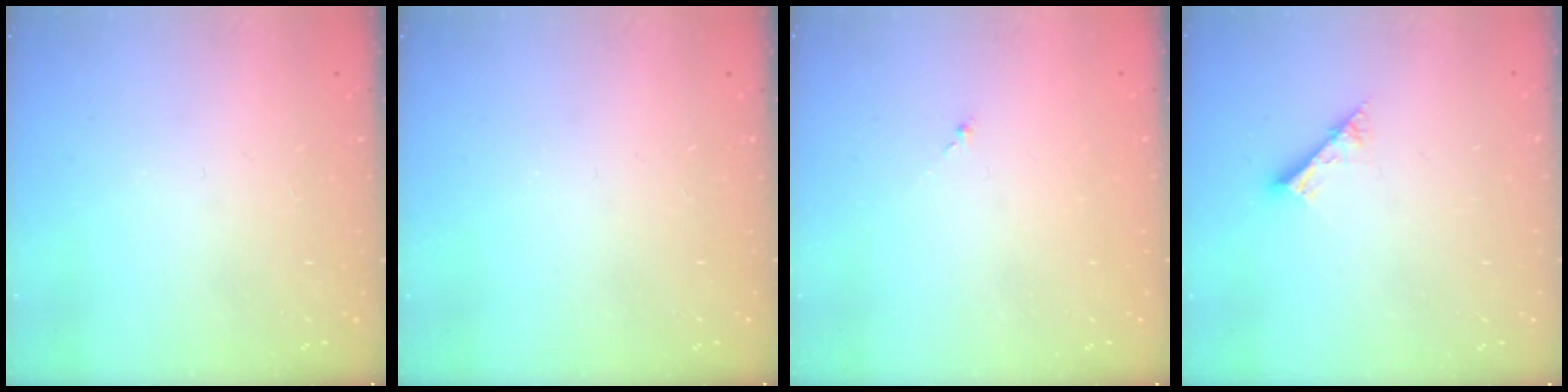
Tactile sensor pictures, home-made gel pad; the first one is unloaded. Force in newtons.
{"total": 0.0}
{"total": 1.0, "press": 0.8, "slide": 0.5}
{"total": 3.1, "press": 3.1, "slide": 0.3}